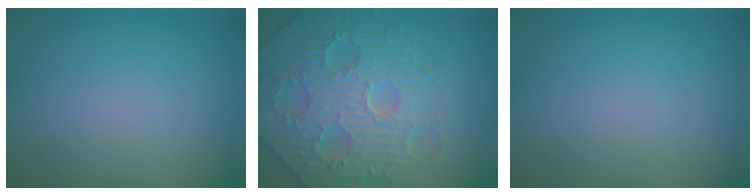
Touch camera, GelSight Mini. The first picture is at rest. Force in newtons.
{"total": 5.9, "press": 5.4, "slide": 2.2}
{"total": 0.0}